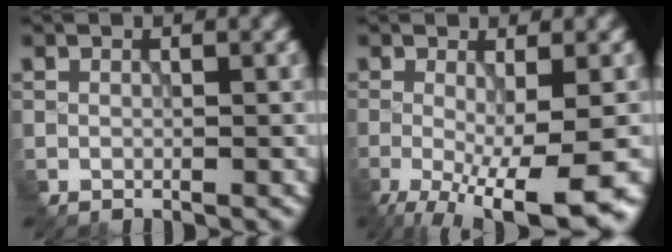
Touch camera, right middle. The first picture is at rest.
{"total": 9.7, "force": [-4.0, 2.5, 8.5], "torque": [-0.152, -0.025, -0.061]}